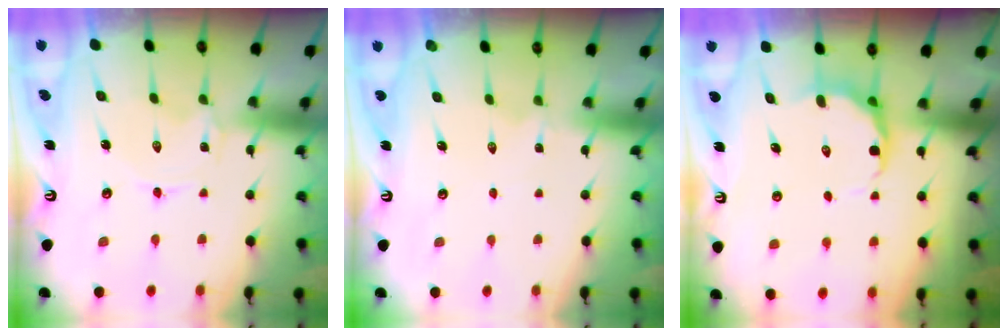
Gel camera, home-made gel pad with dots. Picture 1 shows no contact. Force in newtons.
{"total": 0.7, "press": 0.6, "slide": 0.3}
{"total": 8.9, "press": 8.5, "slide": 2.4}